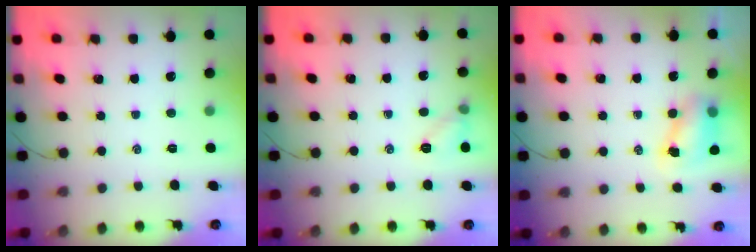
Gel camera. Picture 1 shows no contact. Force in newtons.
{"total": 6.4, "press": 6.2, "slide": 1.5}
{"total": 7.2, "press": 7.1, "slide": 1.1}